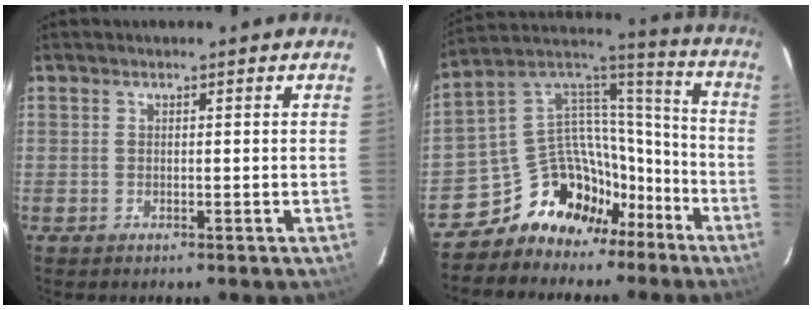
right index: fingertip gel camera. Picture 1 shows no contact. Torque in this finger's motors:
{"motor_torque": [0.43, -0.56, 0.12, -0.07]}